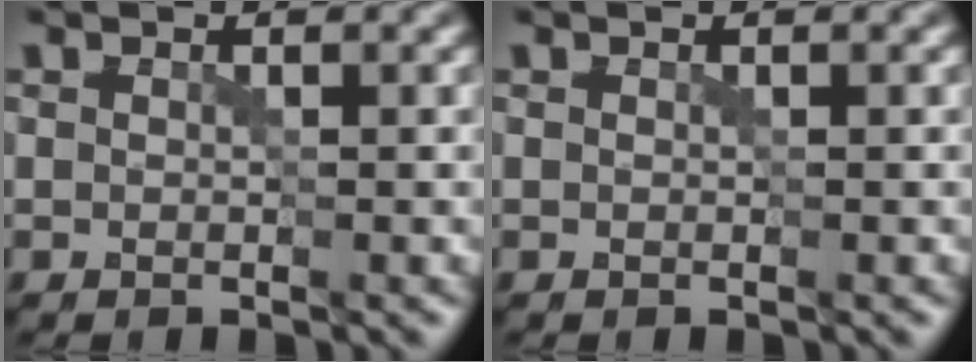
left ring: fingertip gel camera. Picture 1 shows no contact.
{"total": 0.0}